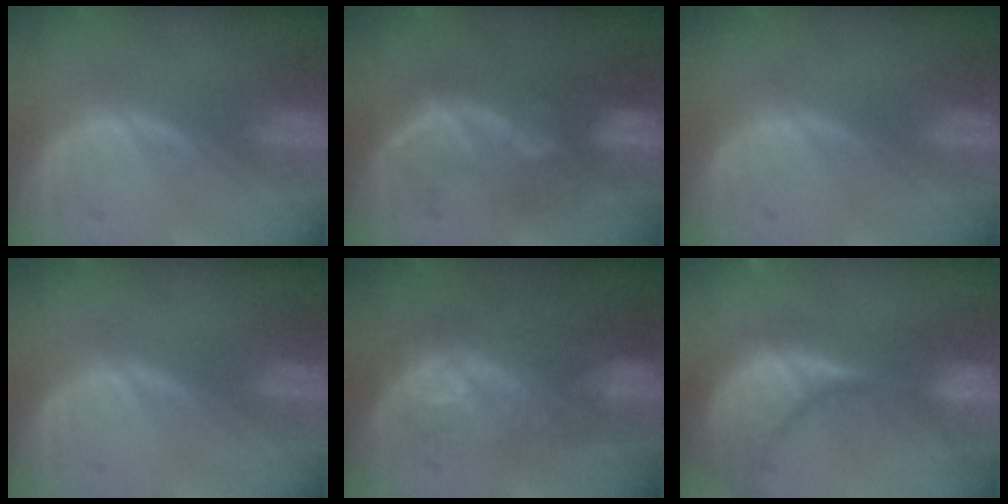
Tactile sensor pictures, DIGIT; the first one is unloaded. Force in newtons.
{"total": 9.9, "press": 8.6, "slide": 4.9}
{"total": 0.0}
{"total": 0.0}
{"total": 9.7, "press": 8.7, "slide": 4.3}
{"total": 15.1, "press": 12.0, "slide": 9.1}